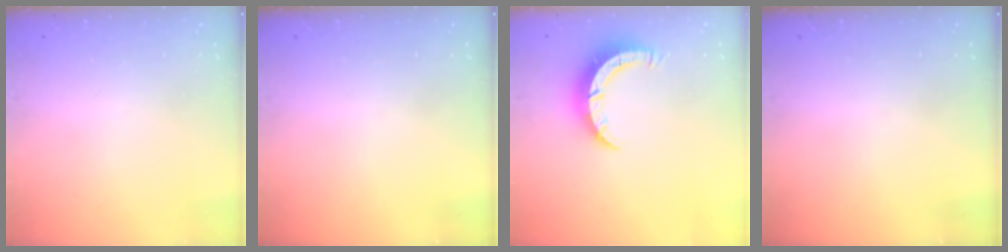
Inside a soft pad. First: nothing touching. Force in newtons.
{"total": 0.0}
{"total": 8.2, "press": 8.2, "slide": 0.2}
{"total": 0.0}